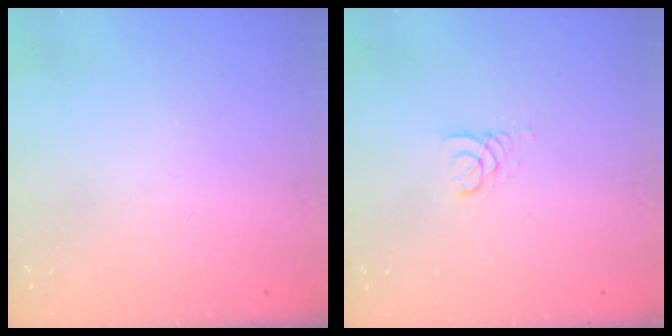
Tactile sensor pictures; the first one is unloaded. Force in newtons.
{"total": 2.6, "press": 2.6, "slide": 0.2}